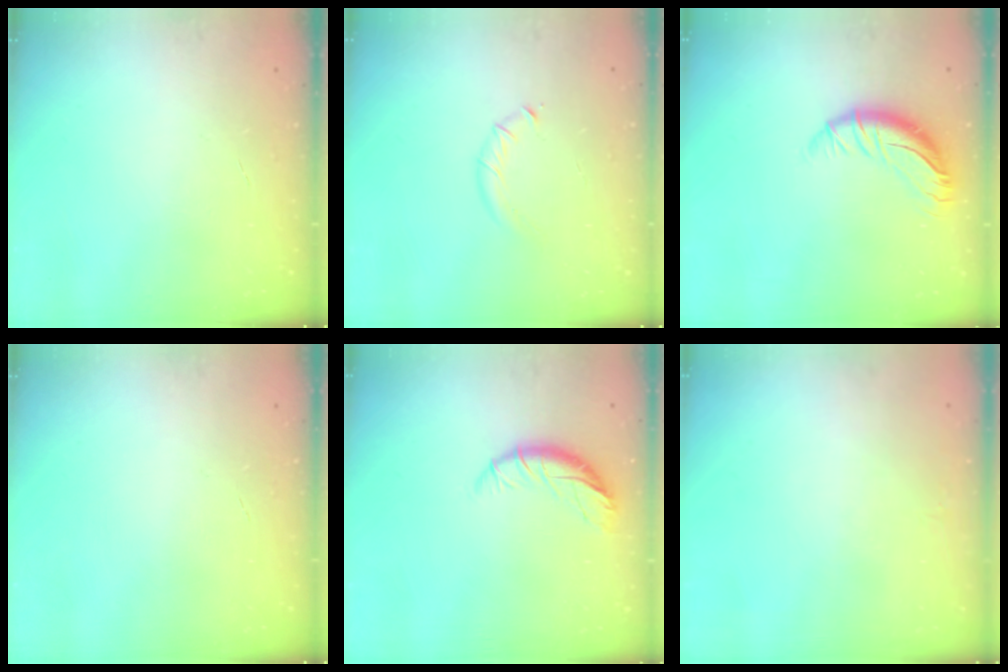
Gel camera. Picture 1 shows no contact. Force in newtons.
{"total": 4.2, "press": 4.1, "slide": 1.1}
{"total": 12.4, "press": 12.3, "slide": 1.5}
{"total": 0.0}
{"total": 8.9, "press": 8.7, "slide": 1.5}
{"total": 0.0}